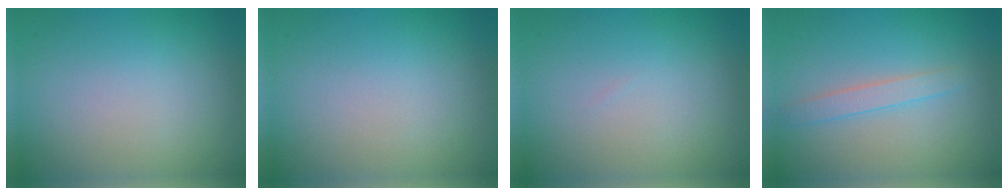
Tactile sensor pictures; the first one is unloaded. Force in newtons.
{"total": 0.0}
{"total": 0.0}
{"total": 1.6, "press": 1.6, "slide": 0.1}